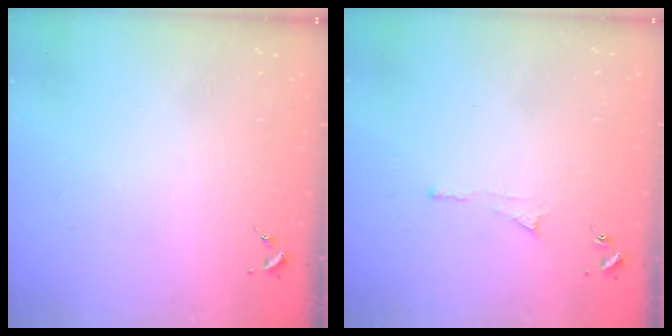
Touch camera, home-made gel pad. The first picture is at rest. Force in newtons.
{"total": 3.9, "press": 3.9, "slide": 0.4}